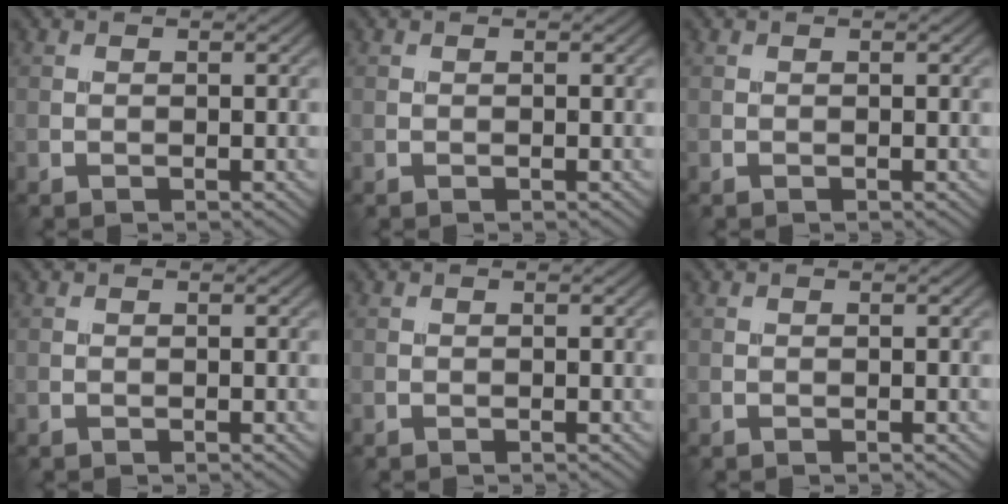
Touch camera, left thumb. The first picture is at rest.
{"total": 0.0}
{"total": 0.0}
{"total": 0.0}
{"total": 0.0}
{"total": 0.0}